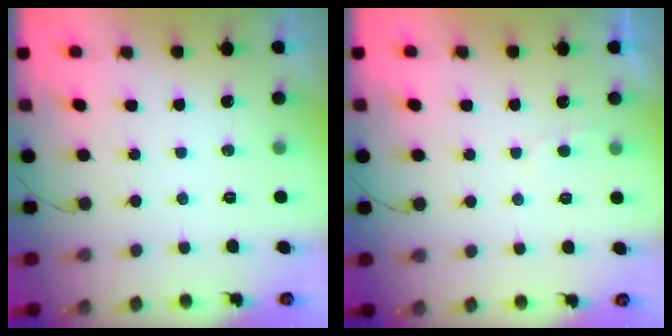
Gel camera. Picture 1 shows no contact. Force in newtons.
{"total": 1.4, "press": 1.4, "slide": 0.2}